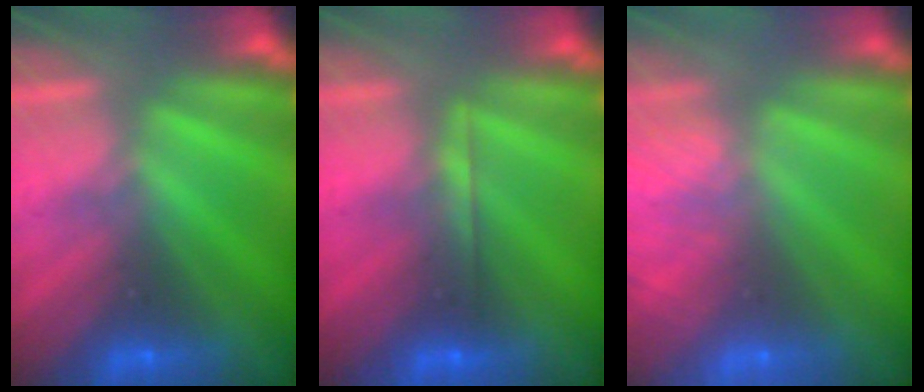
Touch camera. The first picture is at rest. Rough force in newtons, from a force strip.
{"total": 1.7}
{"total": 7.1}